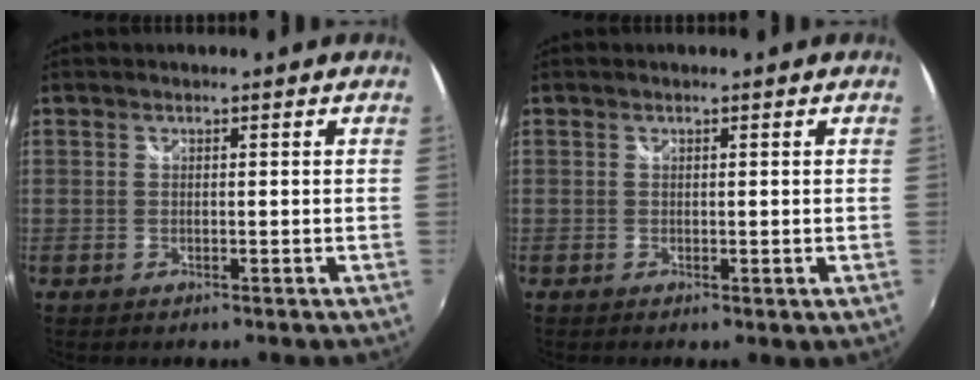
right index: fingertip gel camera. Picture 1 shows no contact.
{"total": 0.6, "force": [0.2, 0.2, 0.5], "torque": [-0.010, 0.000, 0.002]}